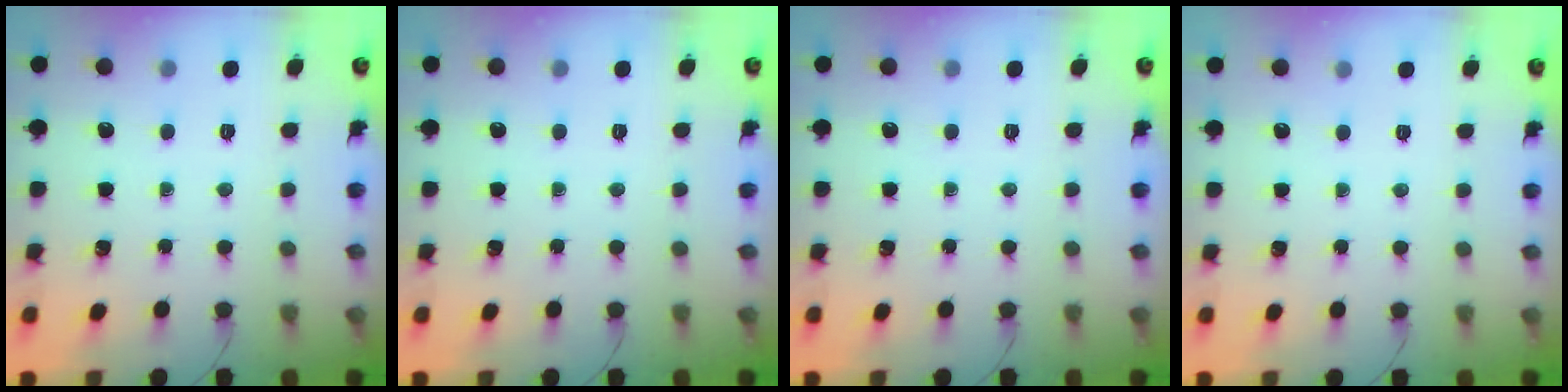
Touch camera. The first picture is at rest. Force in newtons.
{"total": 0.0}
{"total": 0.0}
{"total": 2.4, "press": 2.4, "slide": 0.5}